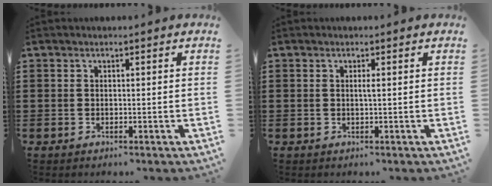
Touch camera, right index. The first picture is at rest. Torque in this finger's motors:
{"motor_torque": [0.28, -0.21, 0.00, 0.02]}